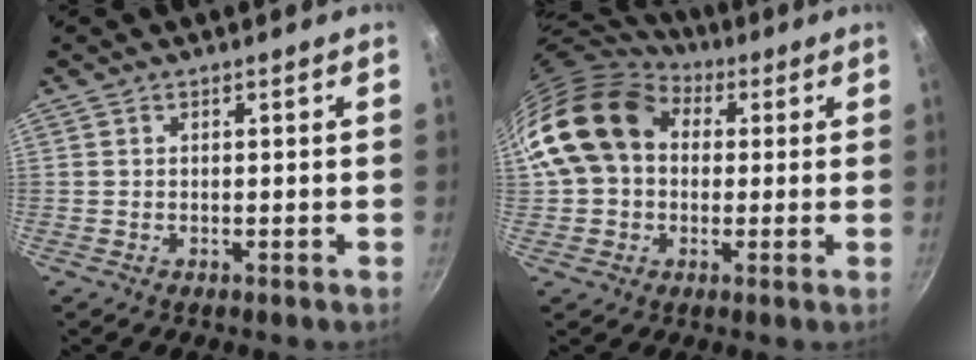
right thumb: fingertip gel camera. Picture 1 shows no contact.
{"total": 16.5, "force": [3.8, 12.7, 9.7], "torque": [-0.161, 0.027, 0.057]}